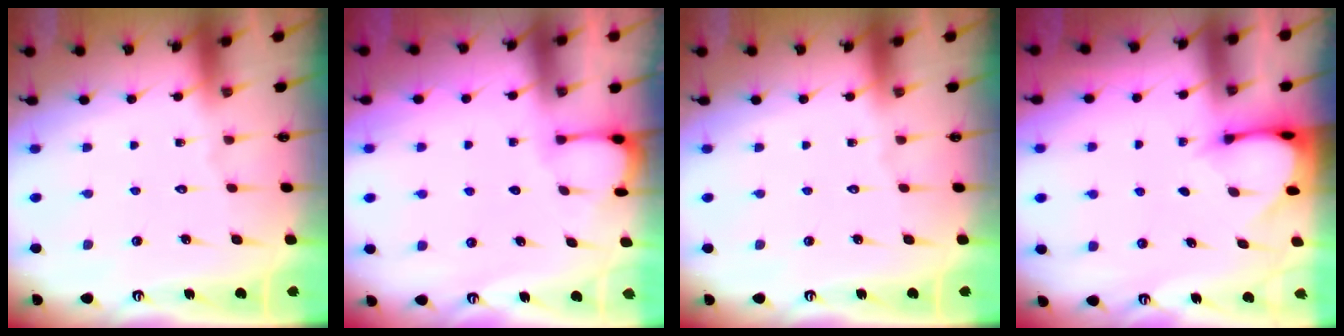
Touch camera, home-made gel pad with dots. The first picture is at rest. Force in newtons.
{"total": 1.7, "press": 1.7, "slide": 0.1}
{"total": 0.0}
{"total": 3.1, "press": 3.1, "slide": 0.2}